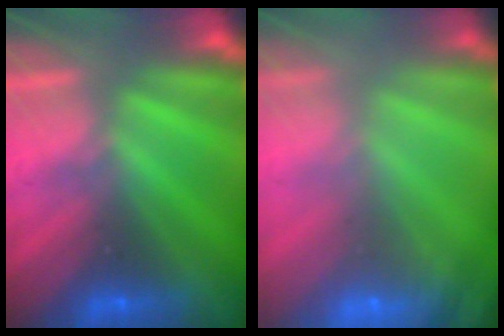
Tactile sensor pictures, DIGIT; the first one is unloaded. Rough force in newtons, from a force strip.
{"total": 6.1}